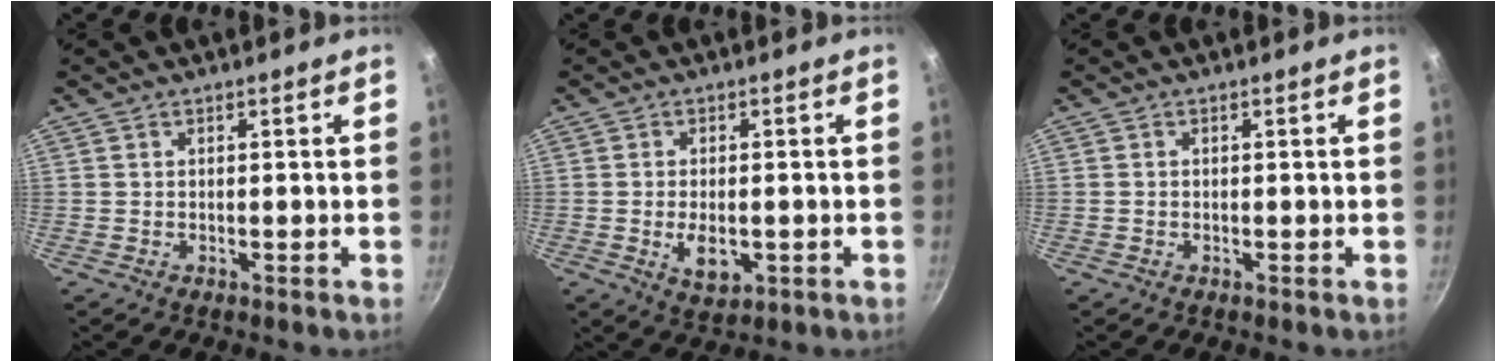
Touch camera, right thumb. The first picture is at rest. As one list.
[{"total": 5.5, "force": [-1.2, 3.0, 4.5], "torque": [-0.074, -0.003, -0.012]}, {"total": 0.0}]